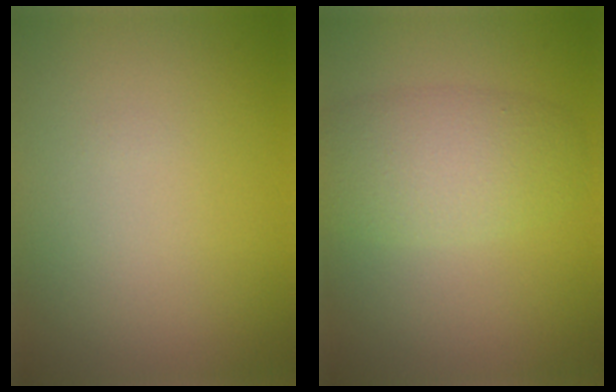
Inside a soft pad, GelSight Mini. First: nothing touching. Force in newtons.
{"total": 4.5, "press": 4.5, "slide": 0.2}